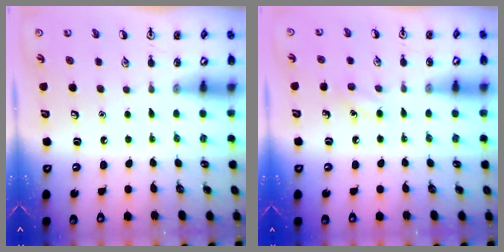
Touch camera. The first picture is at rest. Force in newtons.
{"total": 6.0, "press": 5.7, "slide": 1.7}